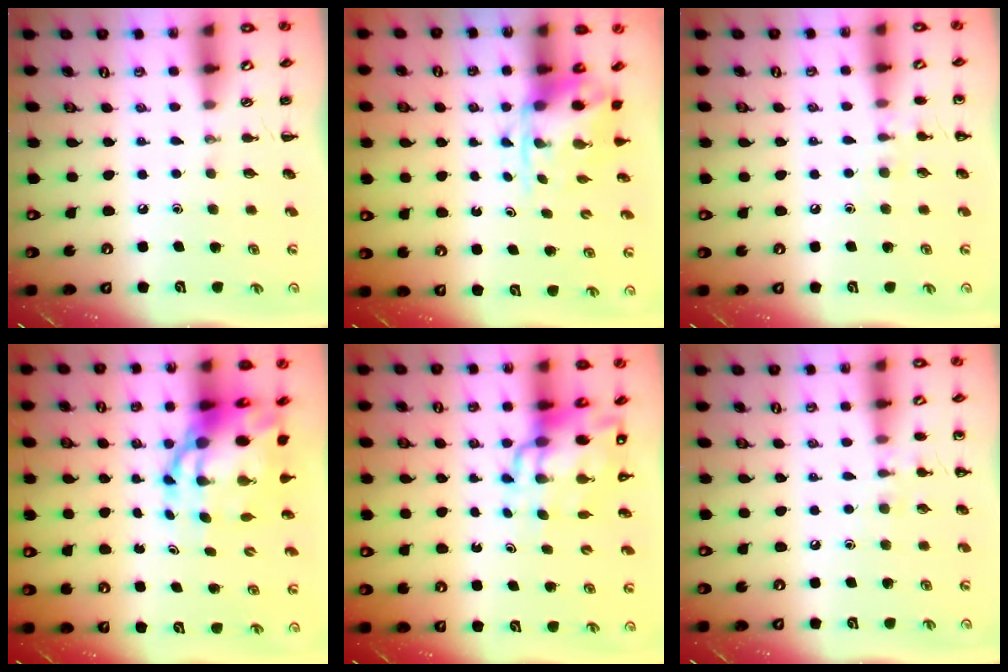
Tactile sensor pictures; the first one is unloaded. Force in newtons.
{"total": 3.9, "press": 3.8, "slide": 0.9}
{"total": 7.0, "press": 6.7, "slide": 1.9}
{"total": 11.5, "press": 11.1, "slide": 2.9}
{"total": 12.2, "press": 11.6, "slide": 3.5}
{"total": 7.0, "press": 6.7, "slide": 1.9}